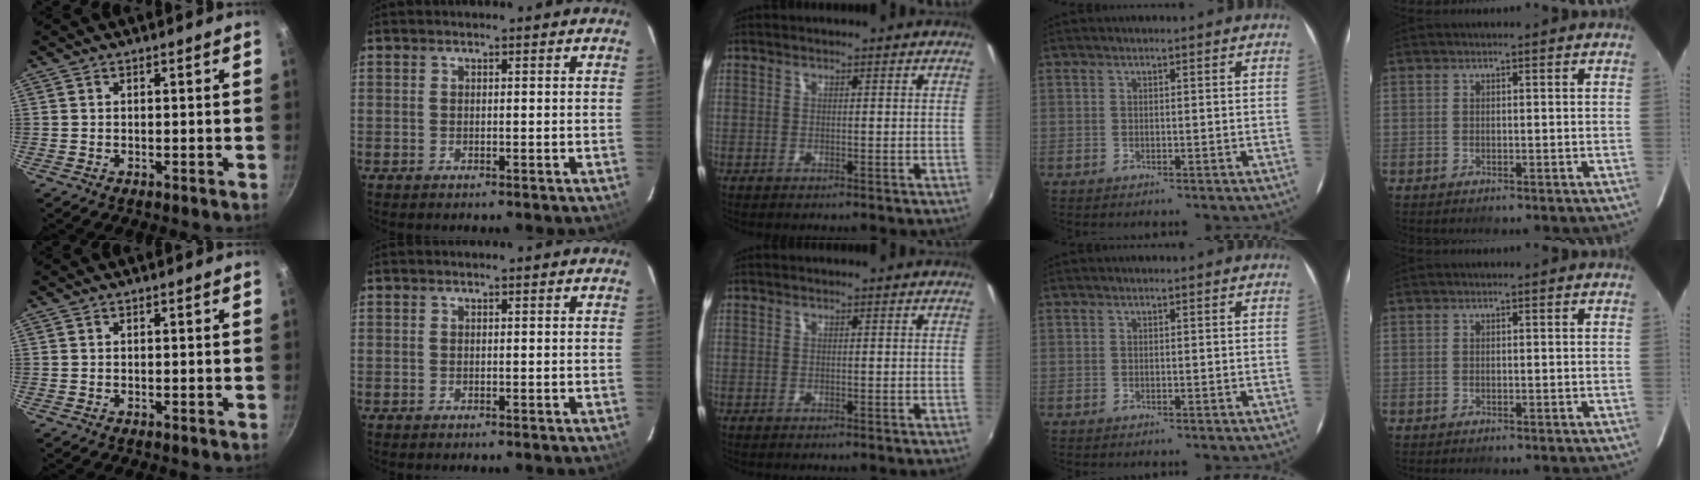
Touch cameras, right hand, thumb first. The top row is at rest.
{}